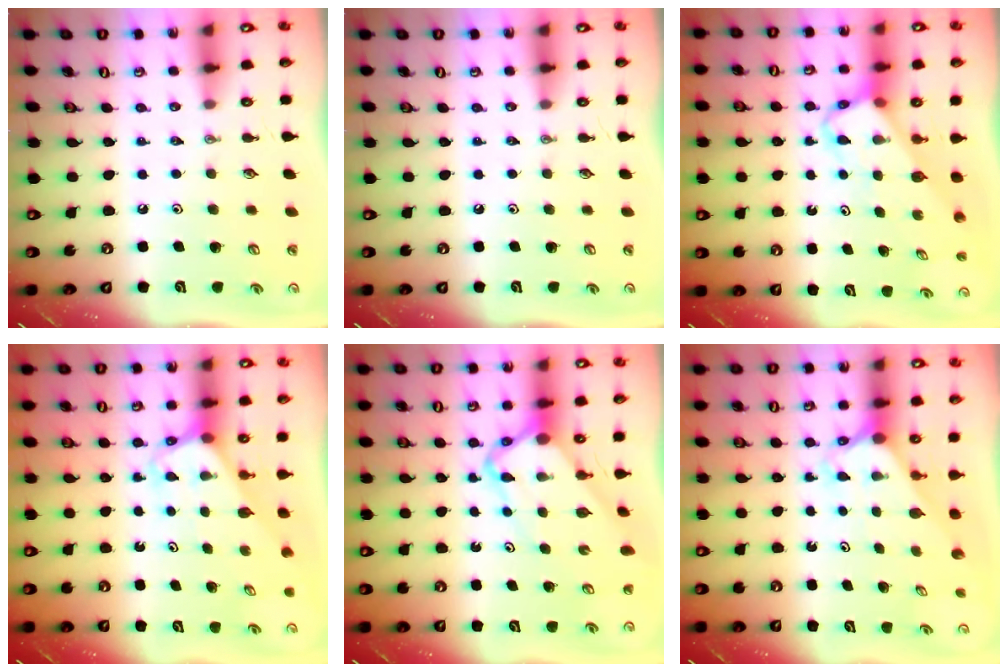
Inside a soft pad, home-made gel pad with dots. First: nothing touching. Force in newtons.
{"total": 0.0}
{"total": 3.9, "press": 3.9, "slide": 0.3}
{"total": 3.0, "press": 3.0, "slide": 0.2}
{"total": 6.1, "press": 6.1, "slide": 0.5}
{"total": 2.3, "press": 2.3, "slide": 0.2}